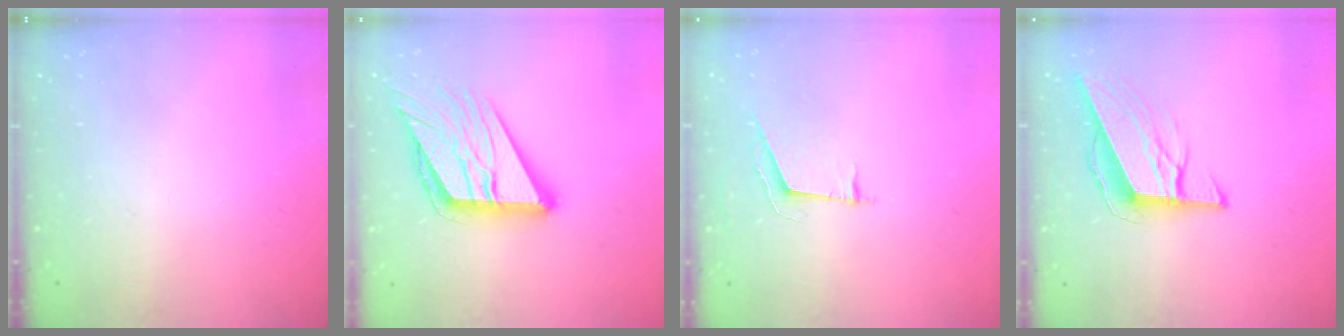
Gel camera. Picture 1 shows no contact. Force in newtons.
{"total": 17.3, "press": 17.1, "slide": 2.7}
{"total": 5.4, "press": 4.9, "slide": 2.4}
{"total": 9.8, "press": 9.6, "slide": 2.3}